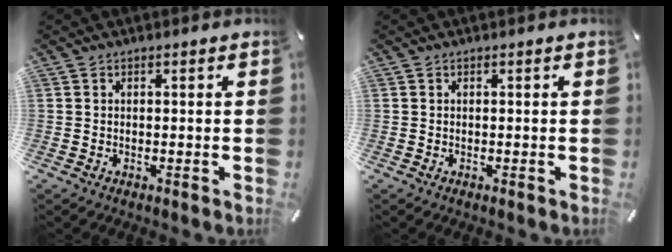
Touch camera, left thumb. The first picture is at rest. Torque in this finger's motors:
{"motor_torque": [0.00, 0.00, -0.01, -0.01, 0.00]}